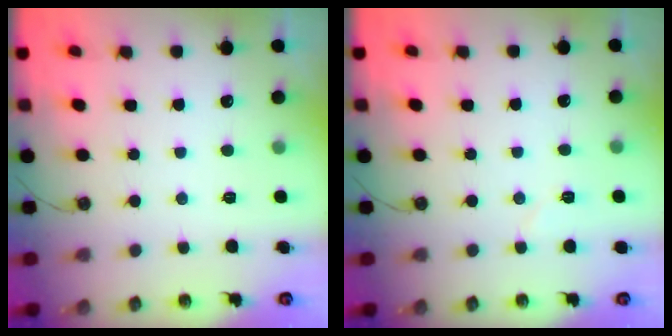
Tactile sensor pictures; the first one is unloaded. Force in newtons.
{"total": 4.9, "press": 4.5, "slide": 1.9}